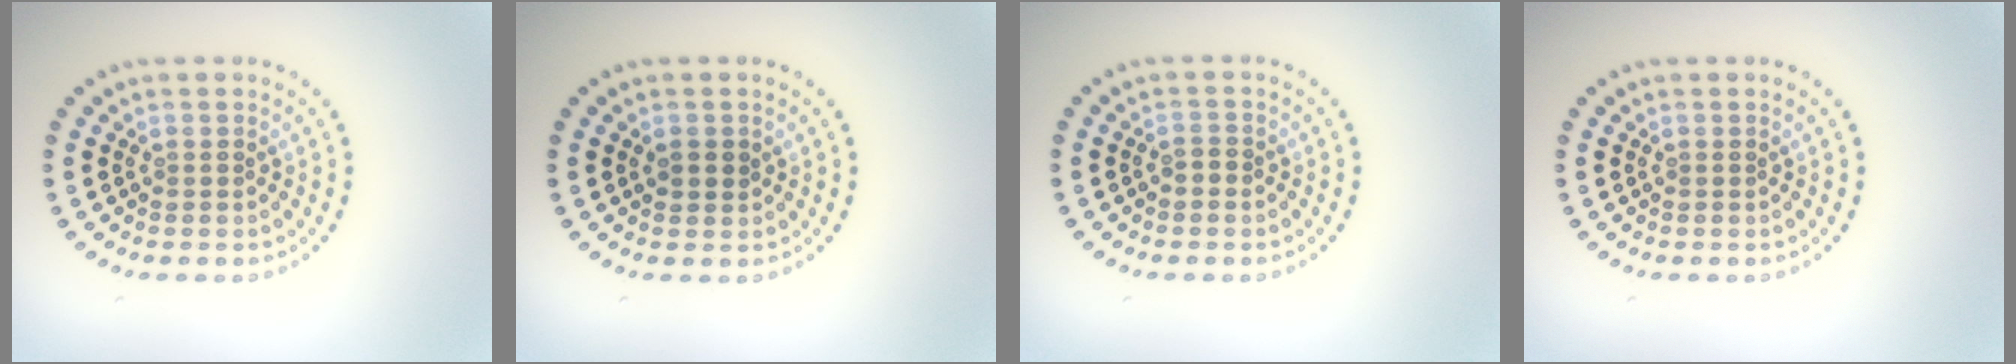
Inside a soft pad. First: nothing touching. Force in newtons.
{"total": 1.2, "press": 1.1, "slide": 0.4}
{"total": 0.7, "press": 0.6, "slide": 0.3}
{"total": 0.0}